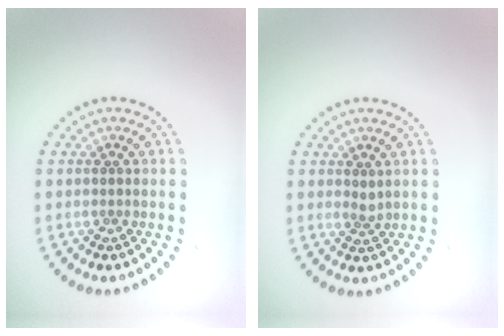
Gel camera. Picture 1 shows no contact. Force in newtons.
{"total": 0.9, "press": 0.7, "slide": 0.6}